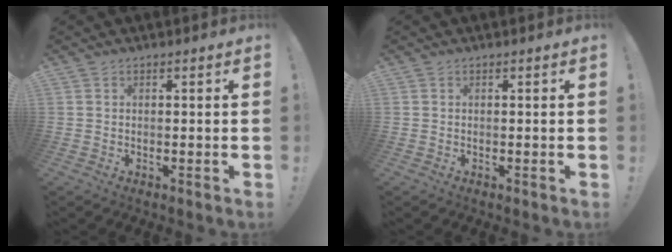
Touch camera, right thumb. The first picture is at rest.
{"total": 0.0}